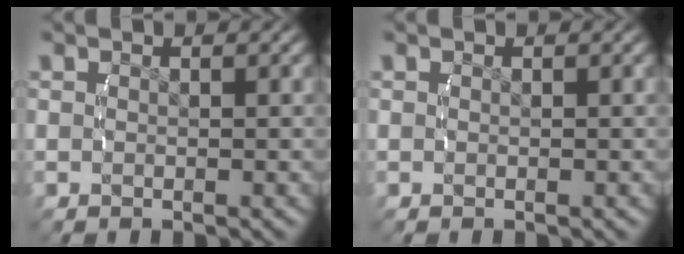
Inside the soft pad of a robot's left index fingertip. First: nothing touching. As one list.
[{"total": 0.0}]